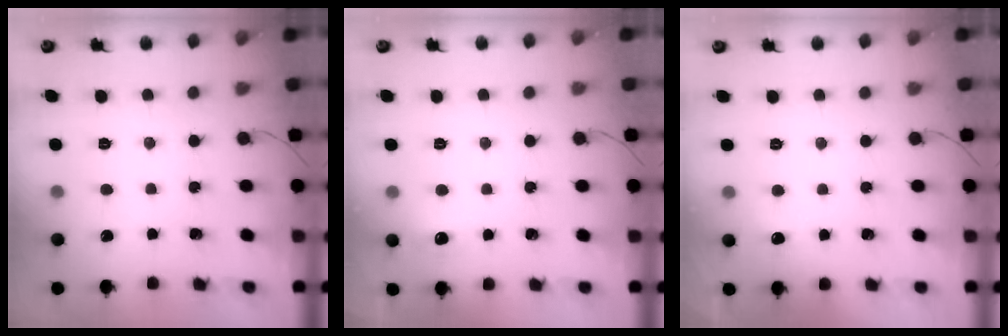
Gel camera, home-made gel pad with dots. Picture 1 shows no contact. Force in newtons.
{"total": 4.6, "press": 4.3, "slide": 1.5}
{"total": 2.9, "press": 2.7, "slide": 1.0}